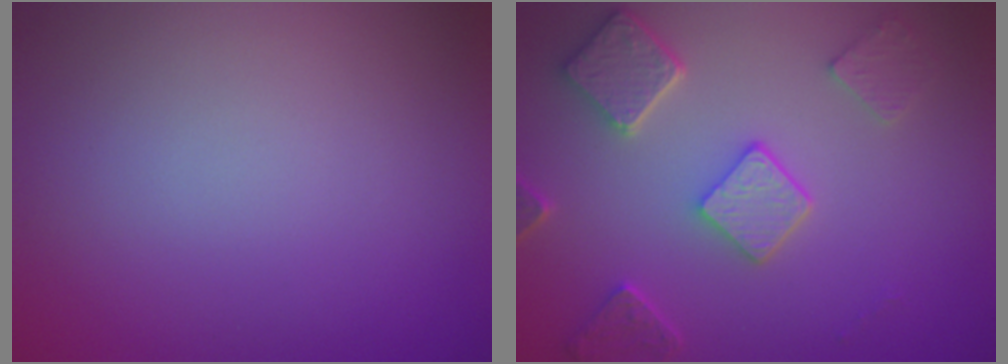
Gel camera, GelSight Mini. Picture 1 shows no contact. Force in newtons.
{"total": 4.8, "press": 3.9, "slide": 2.9}